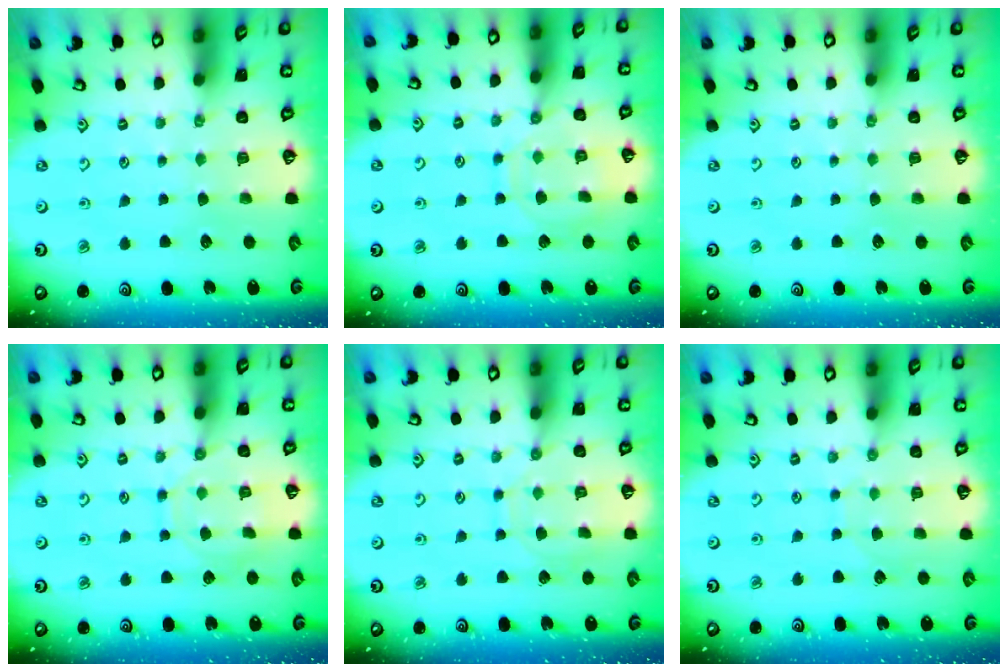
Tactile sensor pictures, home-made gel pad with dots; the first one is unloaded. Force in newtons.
{"total": 11.1, "press": 11.0, "slide": 0.7}
{"total": 0.0}
{"total": 10.2, "press": 10.2, "slide": 0.9}
{"total": 9.2, "press": 9.2, "slide": 0.7}
{"total": 4.3, "press": 4.3, "slide": 0.3}